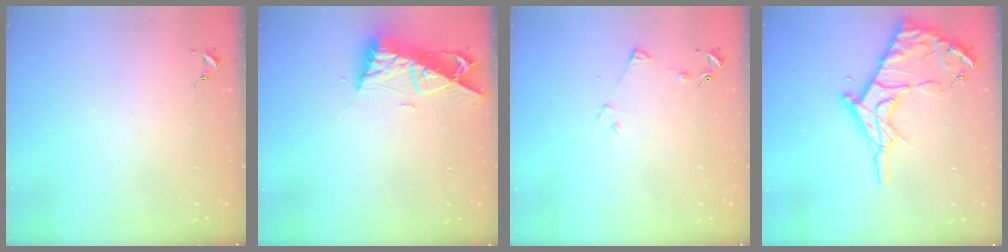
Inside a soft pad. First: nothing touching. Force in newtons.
{"total": 9.3, "press": 9.2, "slide": 1.1}
{"total": 4.5, "press": 4.5, "slide": 0.6}
{"total": 16.8, "press": 16.8, "slide": 1.3}